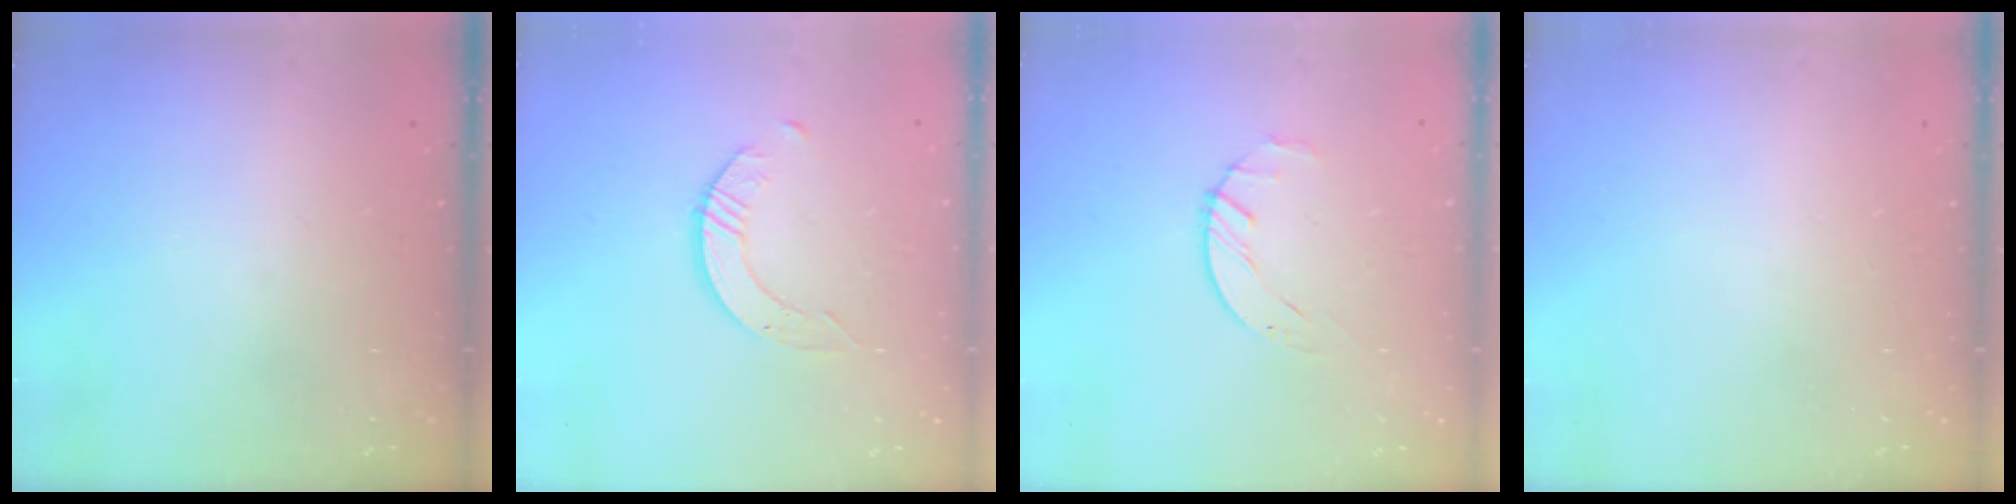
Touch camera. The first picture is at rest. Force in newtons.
{"total": 3.1, "press": 3.1, "slide": 0.3}
{"total": 1.6, "press": 1.6, "slide": 0.3}
{"total": 0.0}